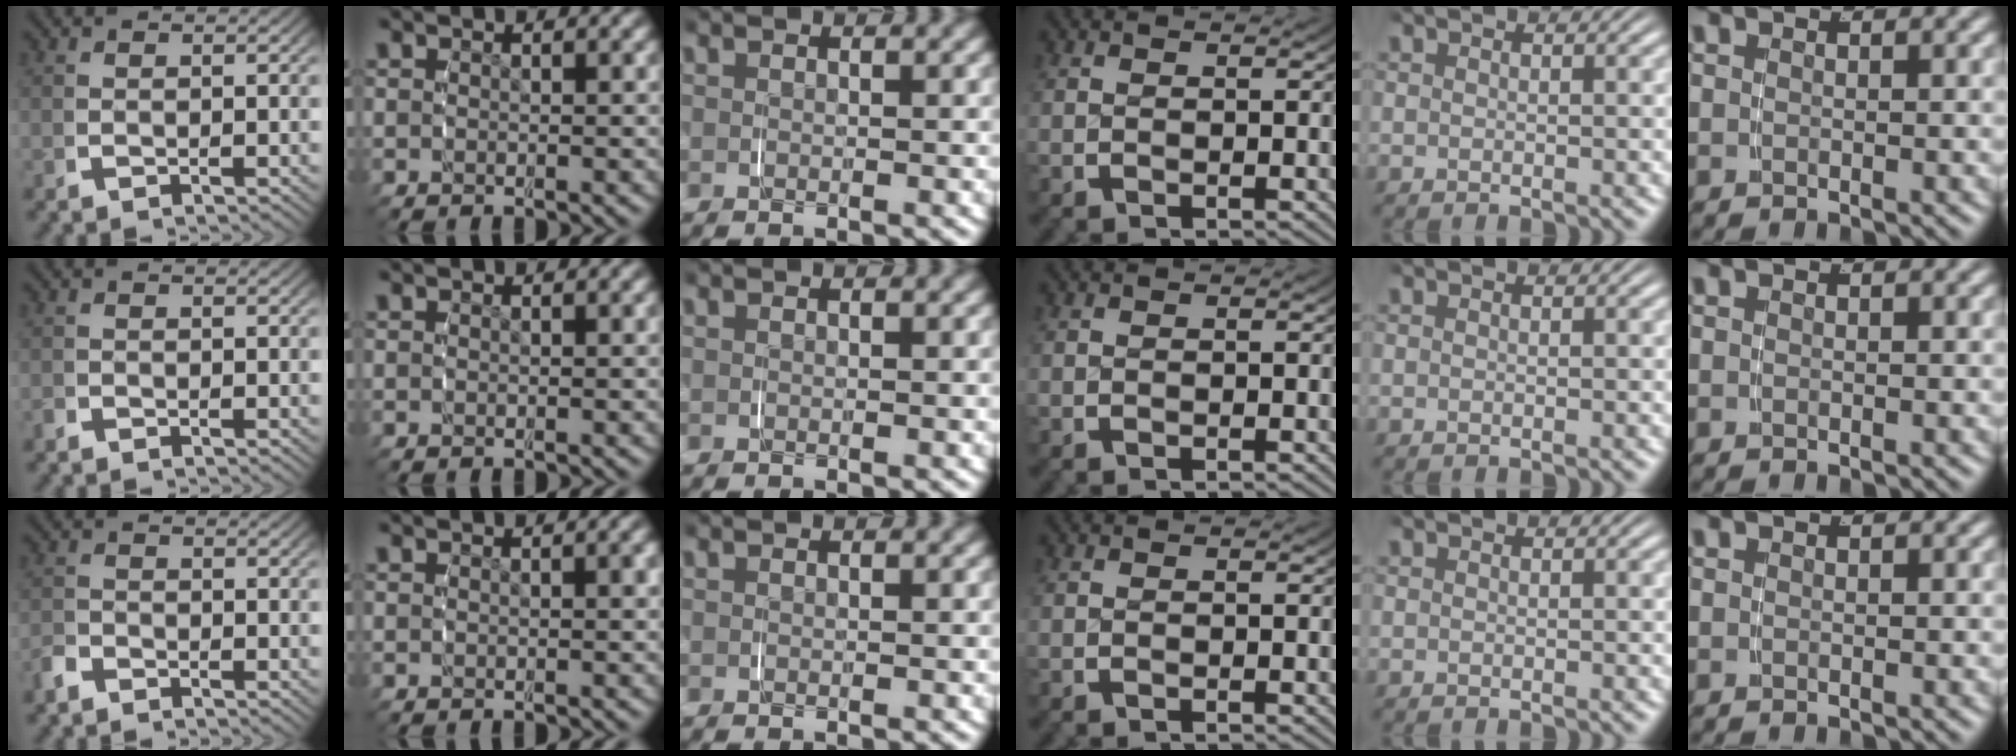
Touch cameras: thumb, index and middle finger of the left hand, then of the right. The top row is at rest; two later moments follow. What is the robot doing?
{"motion": "grasp_and_lifting", "object": "lipstick"}